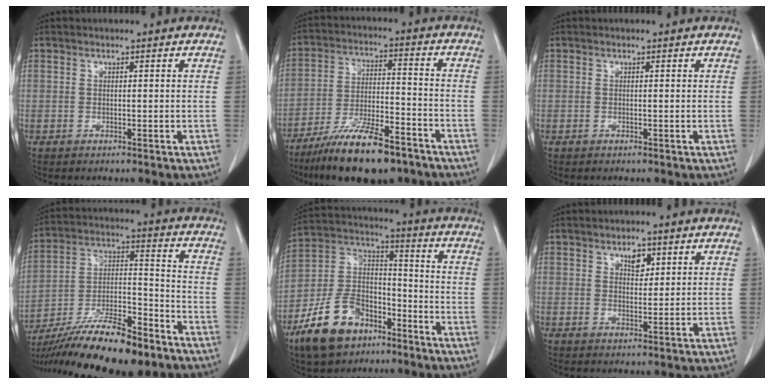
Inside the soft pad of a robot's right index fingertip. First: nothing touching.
{"total": 14.2, "force": [-10.5, 3.3, 9.0], "torque": [-0.166, -0.015, -0.185]}
{"total": 0.0}
{"total": 20.1, "force": [-15.1, 3.8, 12.7], "torque": [-0.218, -0.011, -0.263]}
{"total": 14.3, "force": [-9.0, 7.9, 7.8], "torque": [-0.166, 0.012, -0.167]}
{"total": 2.8, "force": [1.5, 1.5, 1.7], "torque": [-0.025, -0.002, 0.026]}